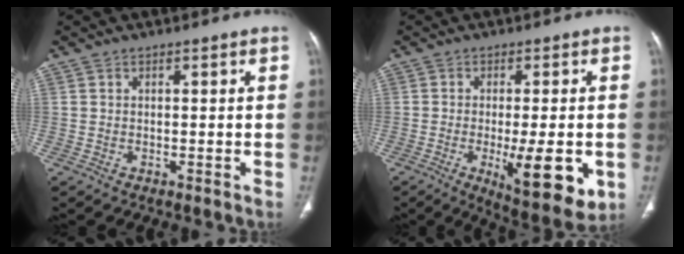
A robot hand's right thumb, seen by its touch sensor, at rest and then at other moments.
{"total": 13.1, "force": [-3.5, 4.0, 12.0], "torque": [-0.163, -0.023, -0.042]}